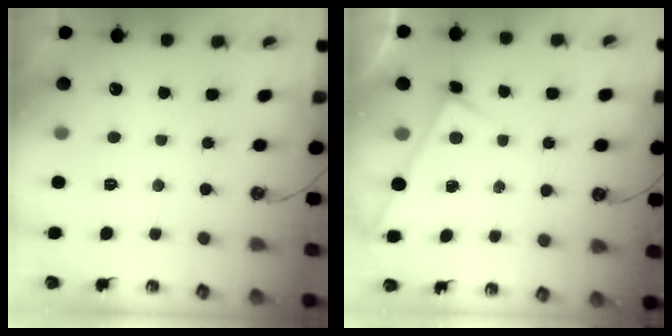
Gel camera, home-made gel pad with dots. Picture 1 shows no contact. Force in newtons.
{"total": 3.5, "press": 3.5, "slide": 0.2}